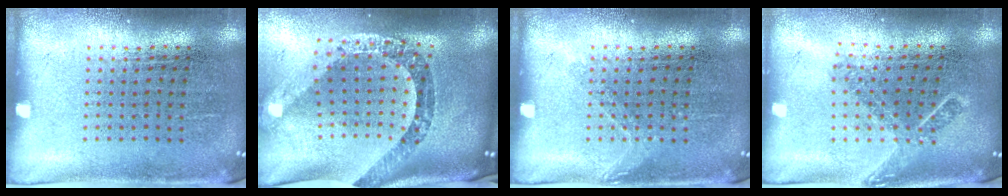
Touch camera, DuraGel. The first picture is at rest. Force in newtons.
{"total": 3.3, "press": 2.2, "slide": 2.4}
{"total": 0.9, "press": 0.8, "slide": 0.3}
{"total": 1.7, "press": 1.3, "slide": 1.1}